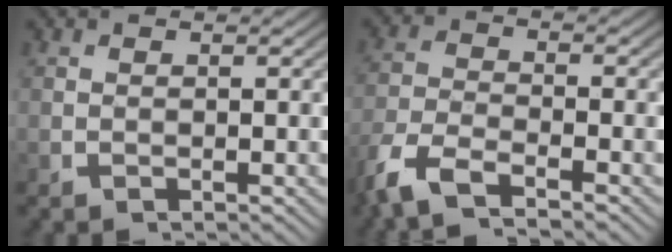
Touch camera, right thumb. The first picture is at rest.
{"total": 6.0, "force": [-4.3, 2.8, 3.2], "torque": [-0.078, -0.019, -0.070]}